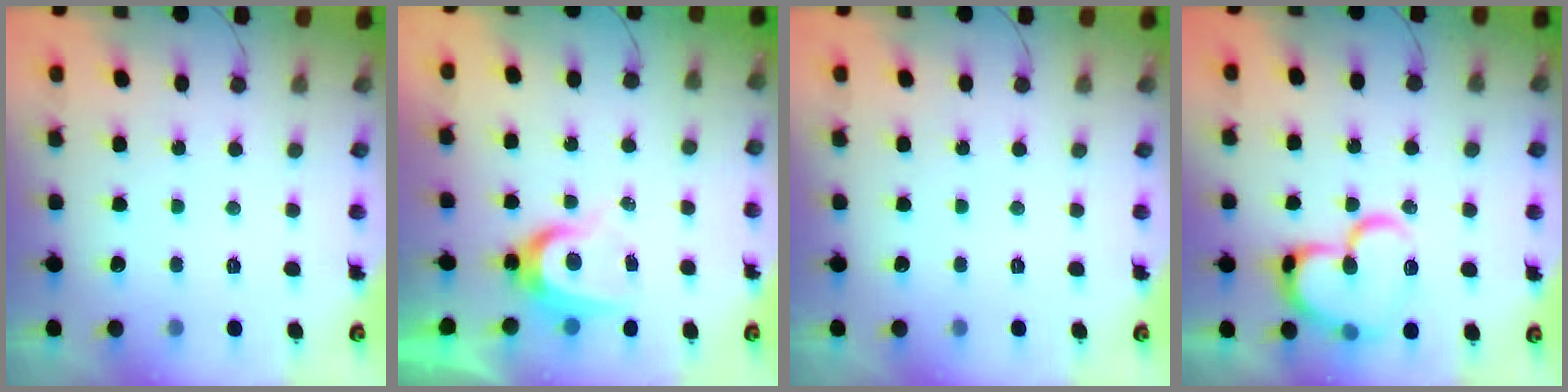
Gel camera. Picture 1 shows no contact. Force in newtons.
{"total": 8.2, "press": 8.2, "slide": 0.3}
{"total": 0.0}
{"total": 19.0, "press": 18.9, "slide": 1.8}